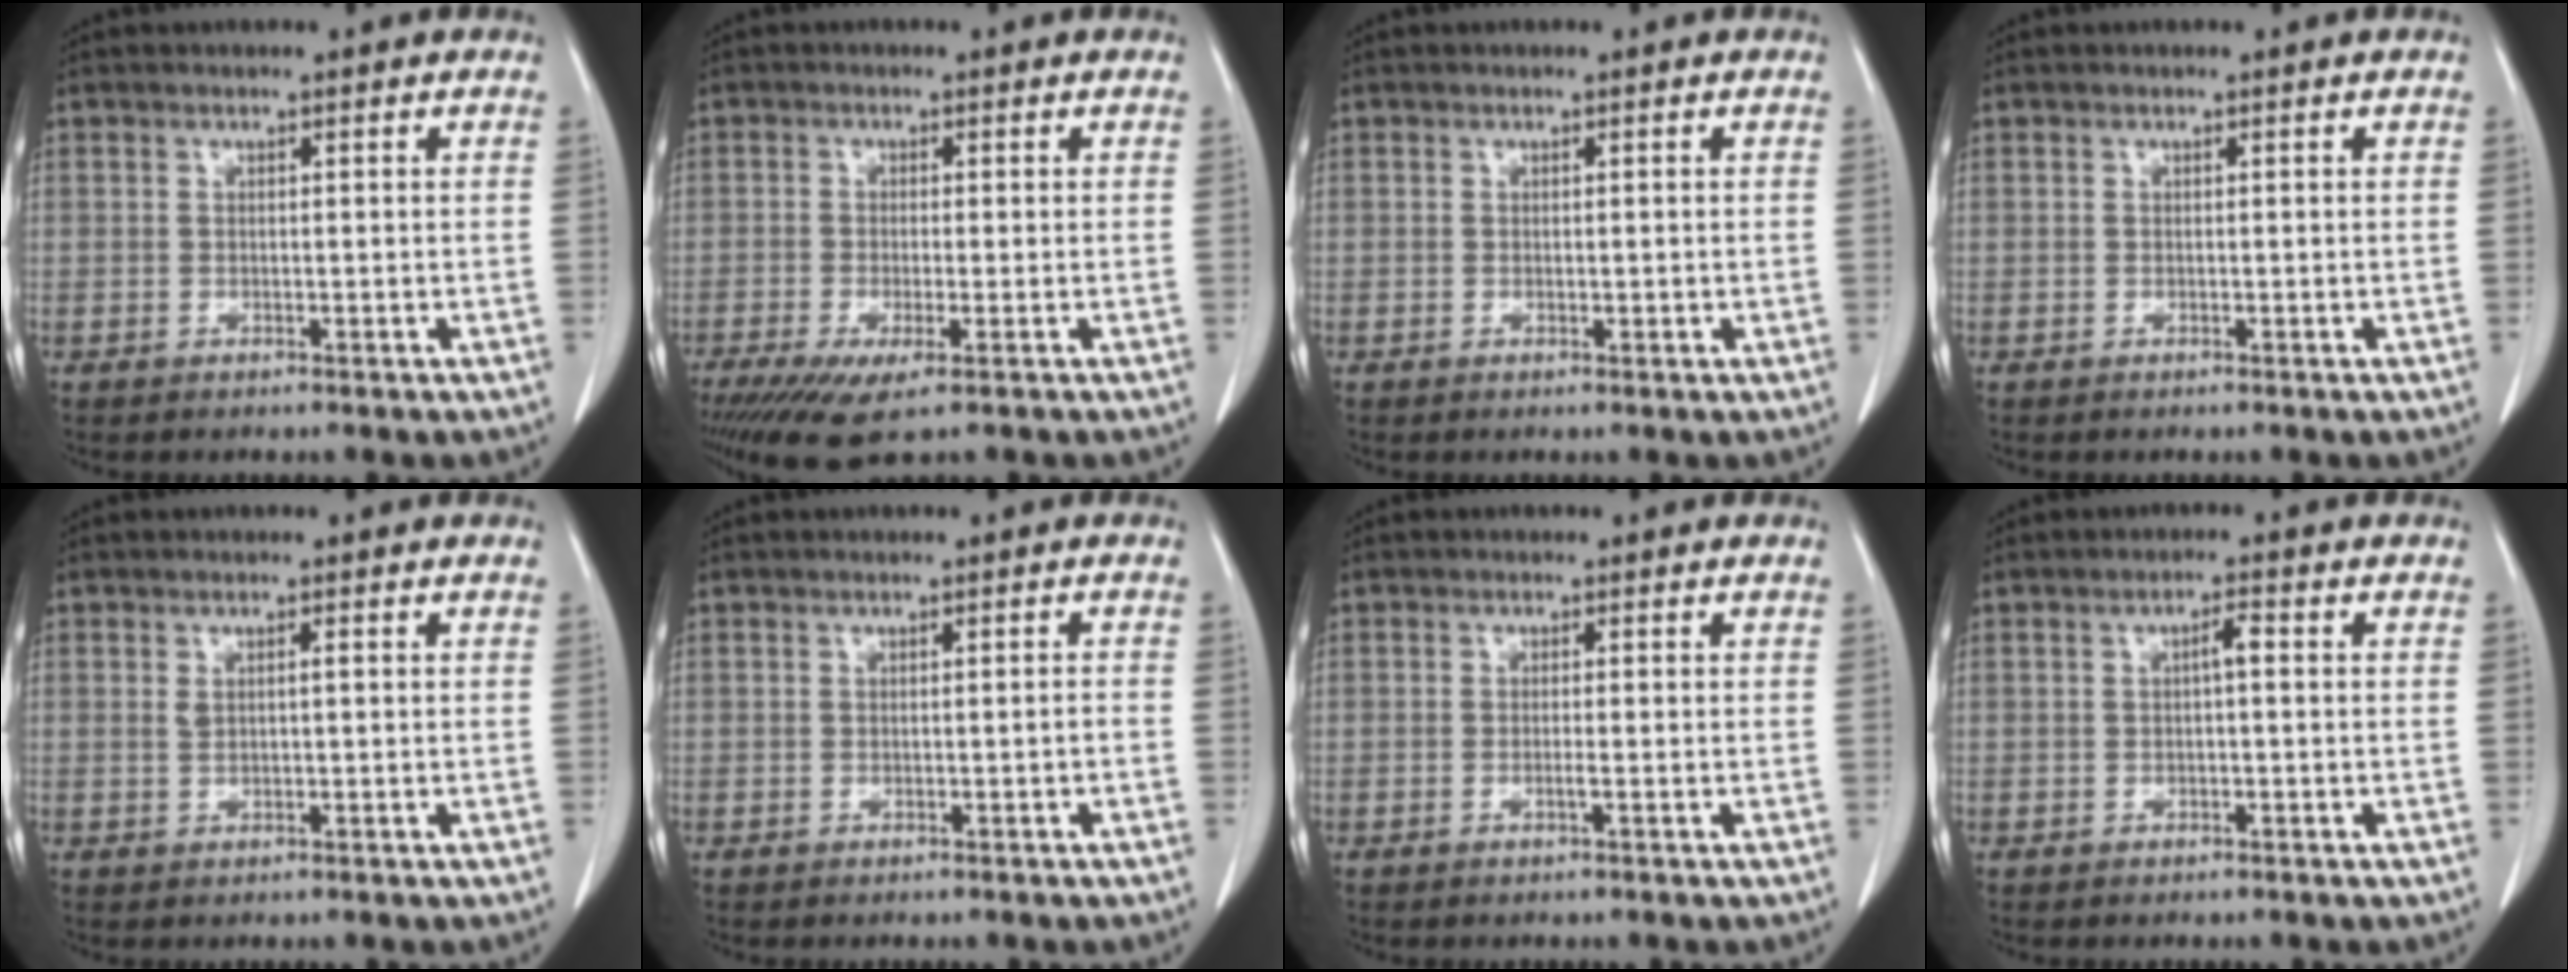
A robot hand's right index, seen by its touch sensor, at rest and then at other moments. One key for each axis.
{"total": 6.7, "fx": -3.9, "fy": 1.2, "fz": 5.3, "tx": -0.089, "ty": -0.019, "tz": -0.065}
{"total": 0.6, "fx": 0.0, "fy": 0.2, "fz": 0.6, "tx": -0.006, "ty": 0.000, "tz": 0.003}
{"total": 0.0}
{"total": 1.5, "fx": 0.4, "fy": 0.4, "fz": 1.4, "tx": -0.025, "ty": 0.010, "tz": 0.011}
{"total": 0.5, "fx": -0.3, "fy": 0.0, "fz": 0.4, "tx": -0.009, "ty": 0.000, "tz": -0.002}
{"total": 0.8, "fx": -0.3, "fy": -0.2, "fz": 0.8, "tx": -0.011, "ty": 0.003, "tz": -0.005}
{"total": 1.8, "fx": 0.1, "fy": 0.3, "fz": 1.8, "tx": -0.029, "ty": 0.005, "tz": 0.002}